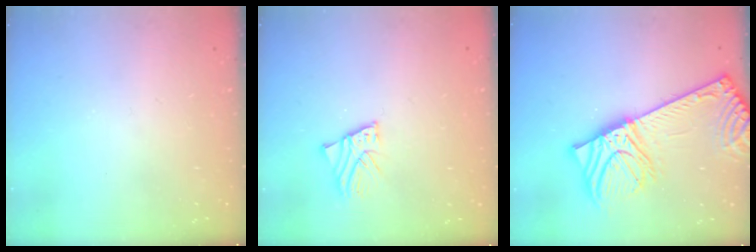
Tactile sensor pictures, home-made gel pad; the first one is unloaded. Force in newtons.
{"total": 2.5, "press": 2.5, "slide": 0.1}
{"total": 18.3, "press": 17.9, "slide": 3.8}